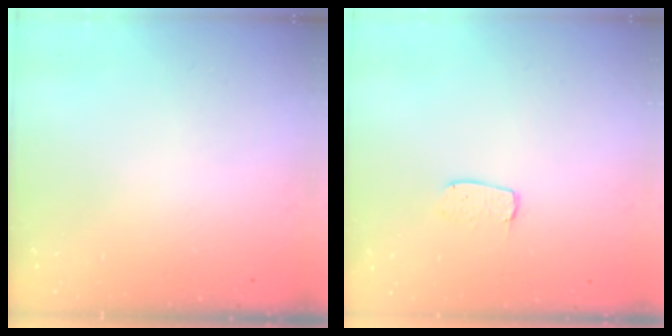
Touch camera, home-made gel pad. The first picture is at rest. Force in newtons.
{"total": 3.9, "press": 3.9, "slide": 0.3}